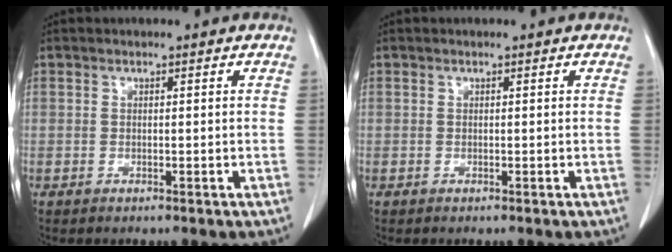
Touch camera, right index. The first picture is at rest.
{"total": 0.0}